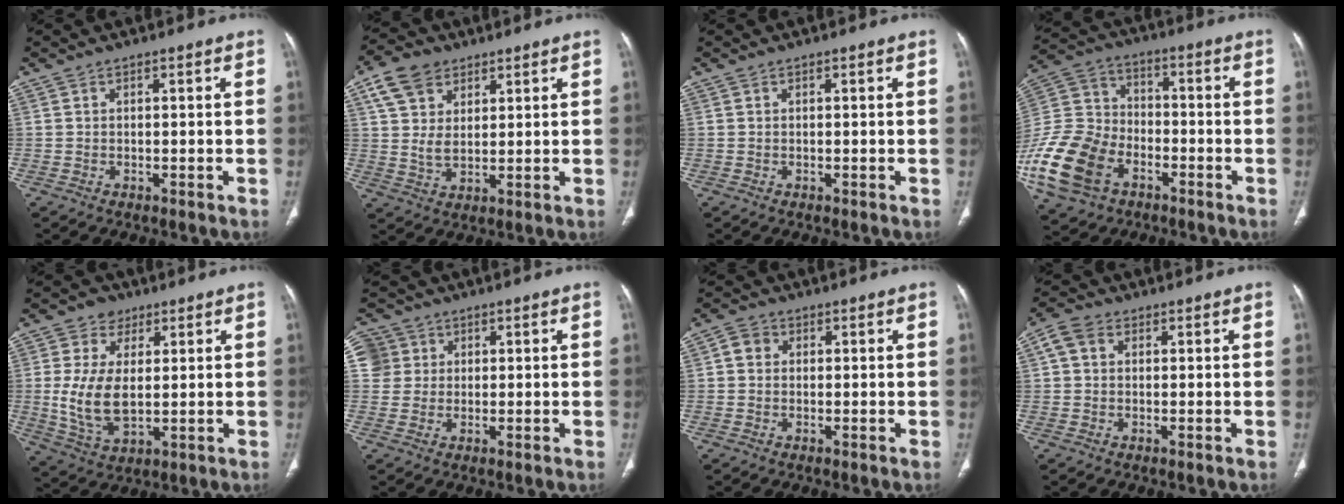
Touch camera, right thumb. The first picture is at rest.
{"total": 8.9, "force": [4.8, 5.9, 4.6], "torque": [-0.071, -0.014, 0.095]}
{"total": 0.0}
{"total": 19.7, "force": [-8.5, 13.4, 11.6], "torque": [-0.251, 0.037, -0.162]}
{"total": 12.1, "force": [1.5, 8.0, 9.0], "torque": [-0.160, -0.010, 0.033]}
{"total": 5.6, "force": [1.6, 5.3, 0.7], "torque": [0.004, 0.006, 0.032]}
{"total": 3.0, "force": [0.5, 2.6, 1.4], "torque": [-0.016, 0.006, 0.007]}
{"total": 4.1, "force": [1.1, 3.2, 2.3], "torque": [-0.045, 0.014, 0.018]}